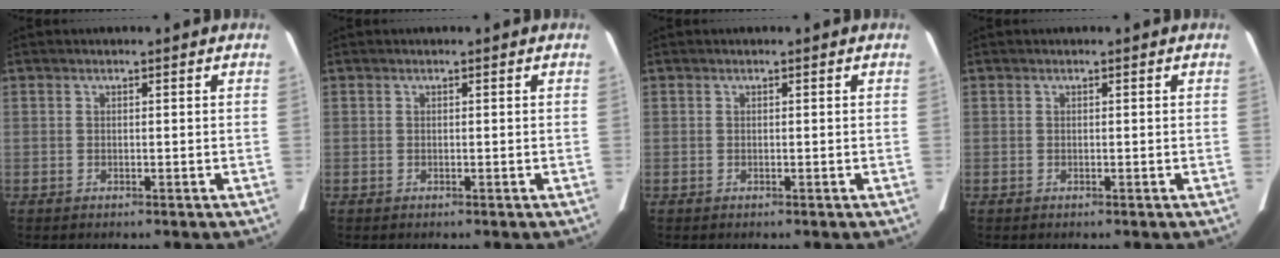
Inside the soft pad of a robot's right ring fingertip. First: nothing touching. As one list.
[{"total": 0.0}, {"total": 0.0}, {"total": 0.0}]